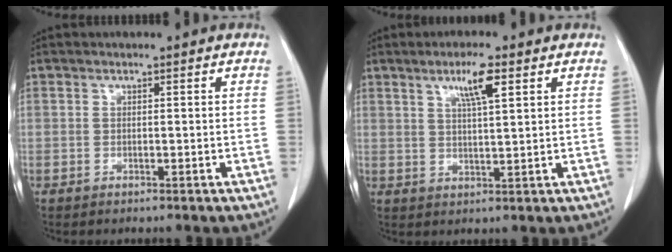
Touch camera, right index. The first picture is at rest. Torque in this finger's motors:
{"motor_torque": [0.35, 0.09, 0.12, 0.09]}